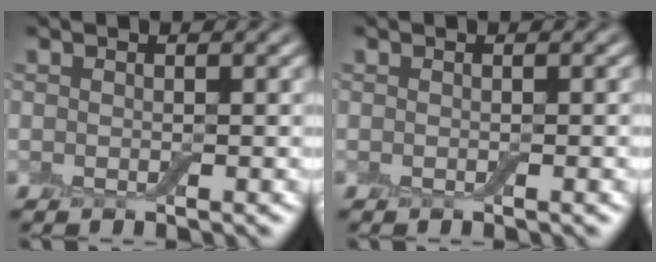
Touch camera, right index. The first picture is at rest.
{"total": 0.6, "force": [-0.1, 0.1, 0.6], "torque": [-0.006, 0.000, -0.001]}